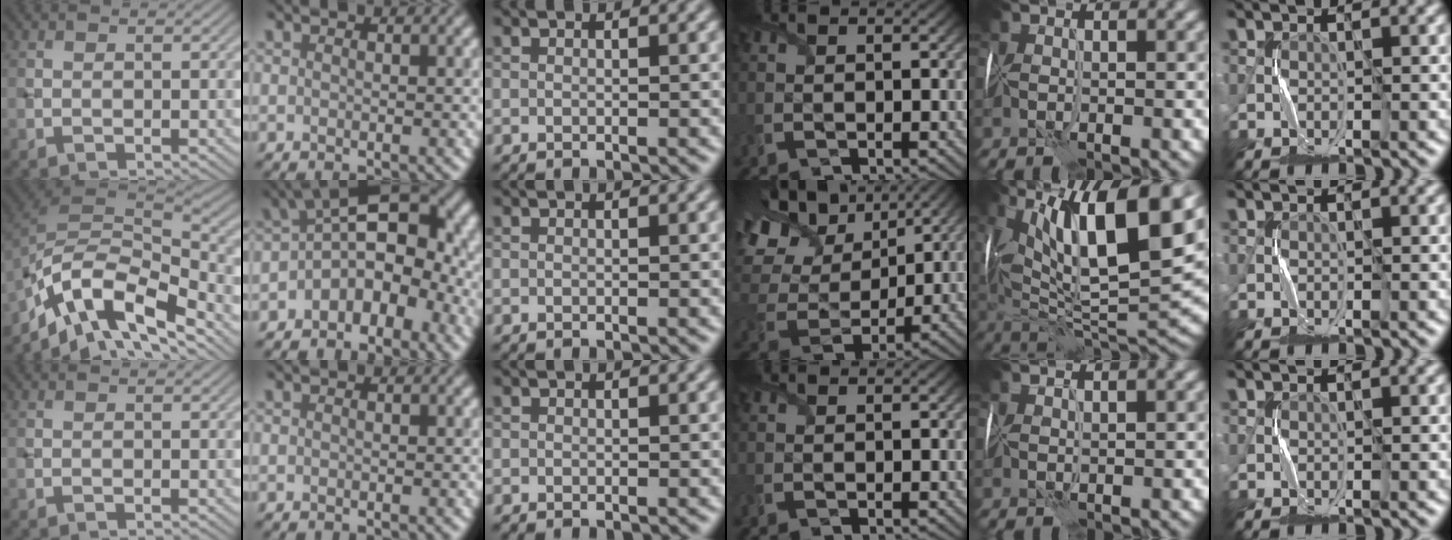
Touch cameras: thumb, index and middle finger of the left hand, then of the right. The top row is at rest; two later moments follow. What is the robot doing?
{"motion": "fold", "object": "tissue"}